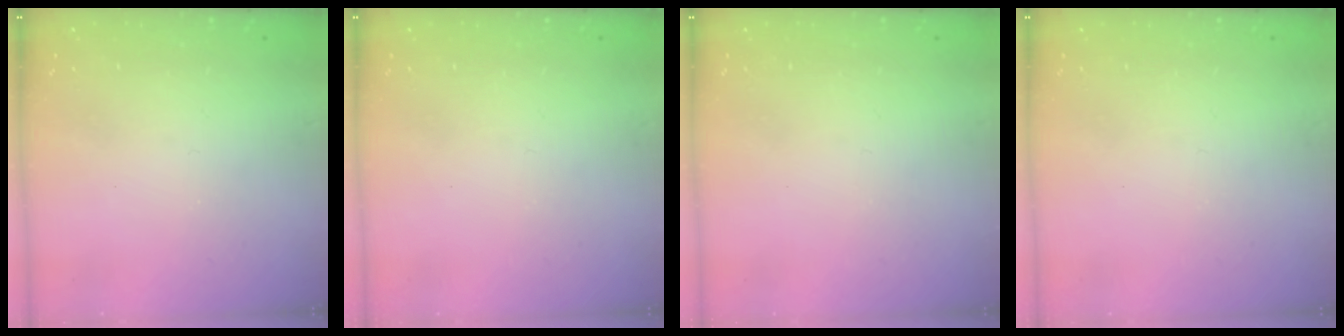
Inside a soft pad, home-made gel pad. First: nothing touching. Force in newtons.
{"total": 0.0}
{"total": 0.0}
{"total": 0.0}